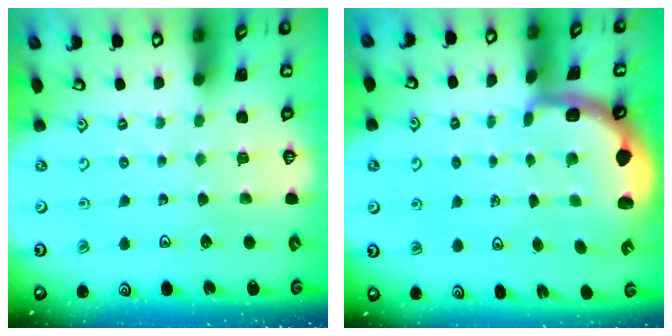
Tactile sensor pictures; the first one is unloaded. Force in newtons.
{"total": 2.1, "press": 1.9, "slide": 0.8}